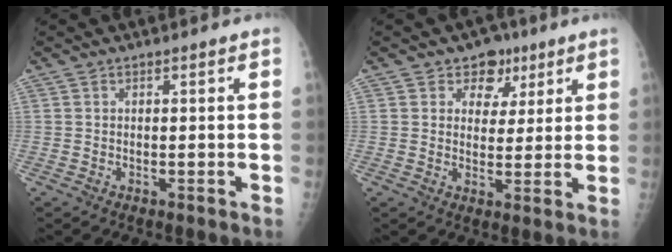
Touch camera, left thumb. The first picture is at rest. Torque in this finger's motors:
{"motor_torque": [0.44, 0.58, -0.12, -0.18, 0.01]}